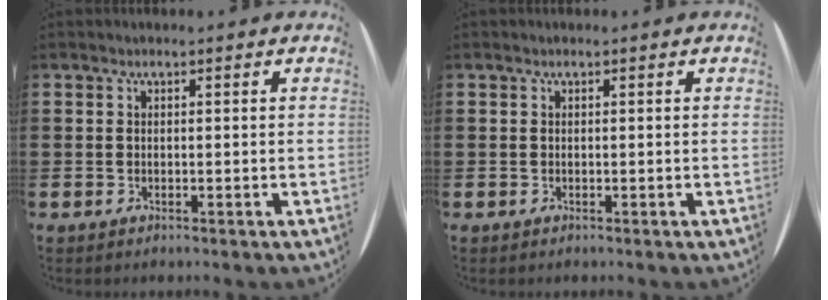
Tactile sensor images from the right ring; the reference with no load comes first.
{"total": 0.0}